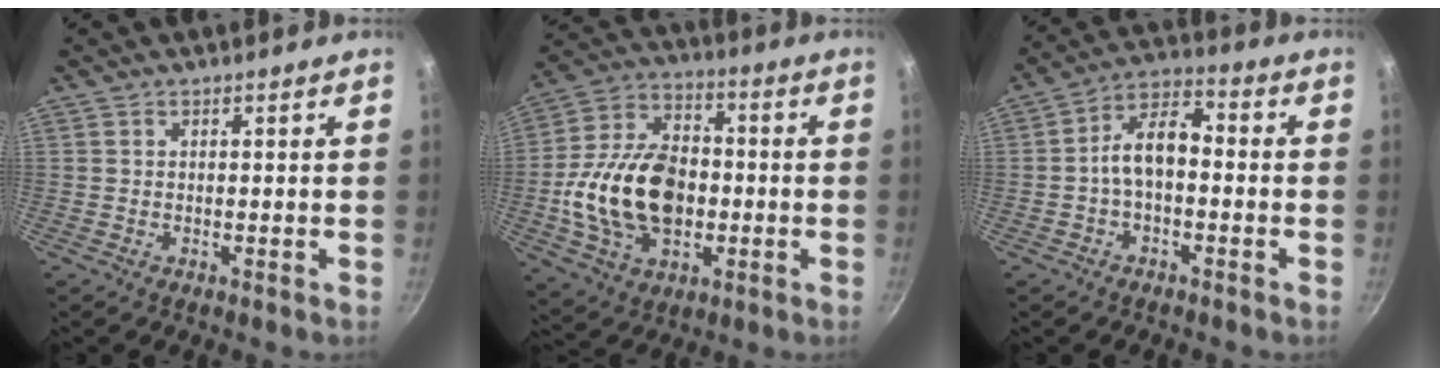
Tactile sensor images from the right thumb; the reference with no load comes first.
{"total": 20.6, "force": [-2.4, 14.0, 15.0], "torque": [-0.247, 0.032, -0.043]}
{"total": 8.8, "force": [-1.2, 5.0, 7.1], "torque": [-0.109, 0.043, -0.034]}